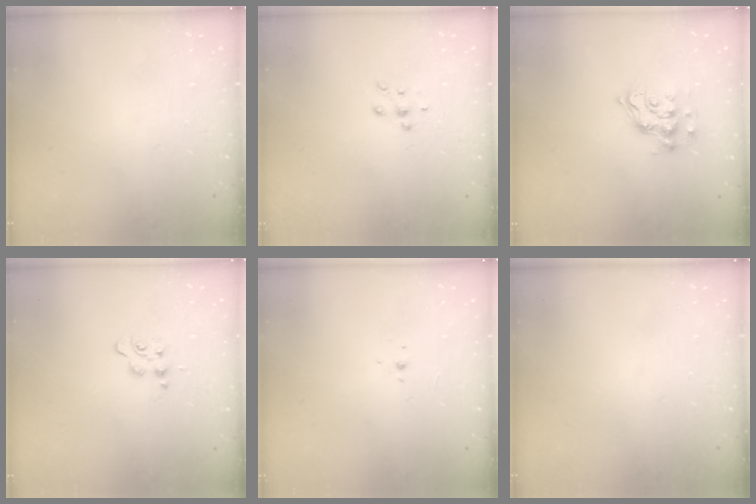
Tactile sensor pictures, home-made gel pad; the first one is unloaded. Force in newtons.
{"total": 5.4, "press": 5.4, "slide": 0.9}
{"total": 11.9, "press": 11.9, "slide": 0.8}
{"total": 6.5, "press": 6.5, "slide": 0.6}
{"total": 2.1, "press": 1.9, "slide": 0.8}
{"total": 0.0}